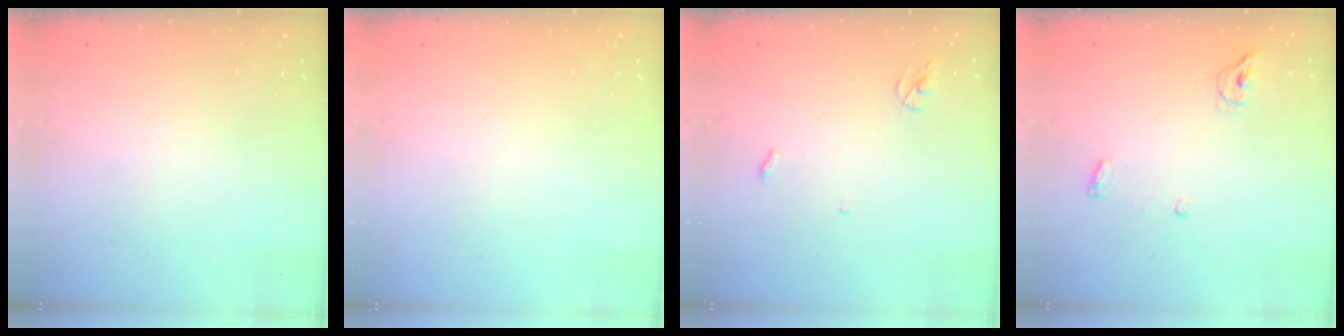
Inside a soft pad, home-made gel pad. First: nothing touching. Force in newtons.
{"total": 0.0}
{"total": 2.6, "press": 2.6, "slide": 0.2}
{"total": 4.4, "press": 4.3, "slide": 1.1}